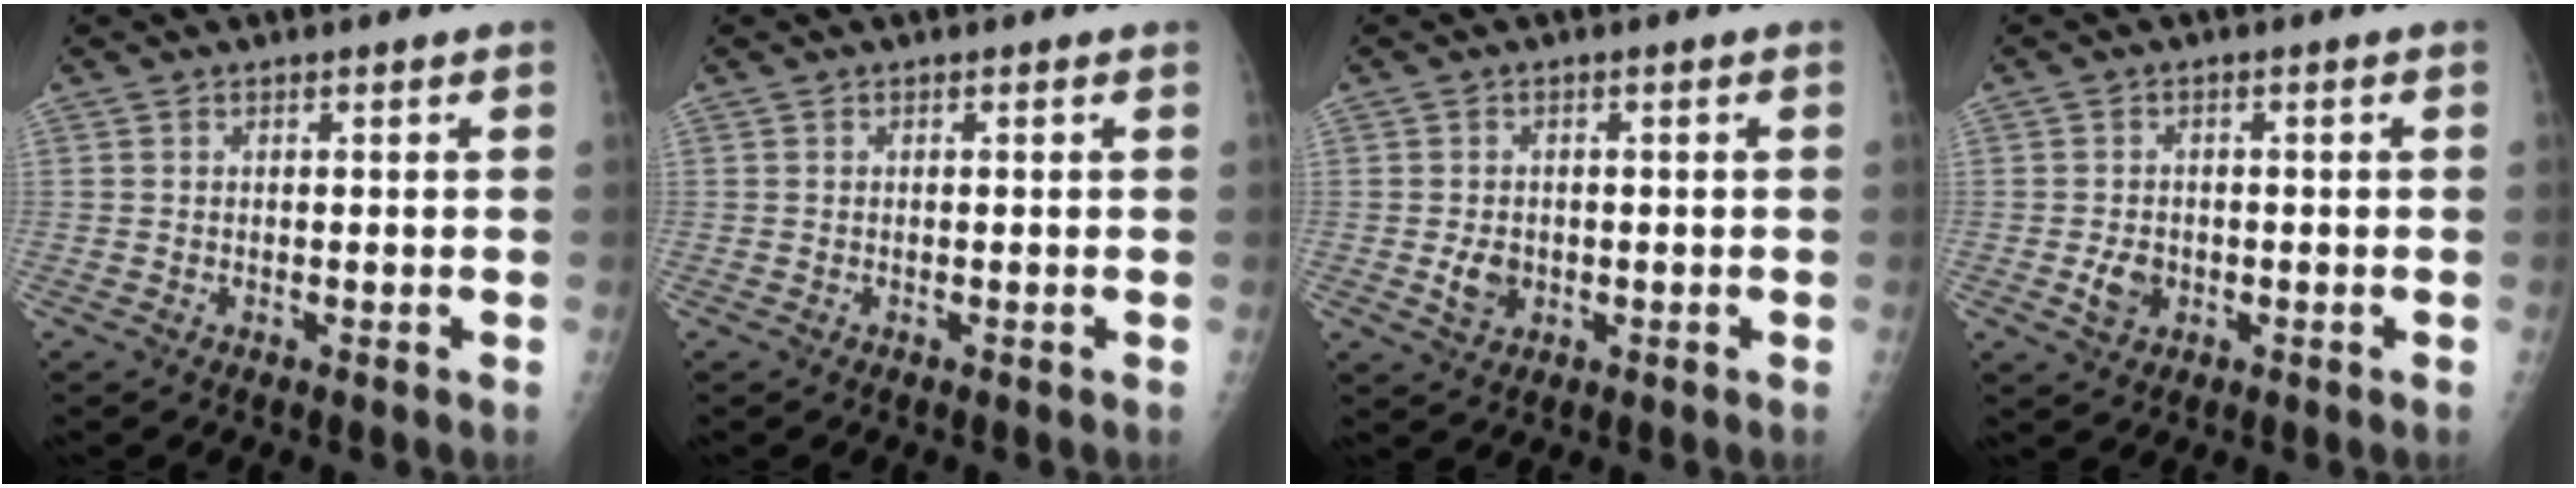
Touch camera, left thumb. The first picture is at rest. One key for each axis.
{"total": 0.0}
{"total": 3.5, "fx": -0.5, "fy": 2.8, "fz": 2.1, "tx": -0.028, "ty": 0.001, "tz": -0.004}
{"total": 3.6, "fx": -0.9, "fy": 2.8, "fz": 2.1, "tx": -0.030, "ty": 0.004, "tz": -0.012}